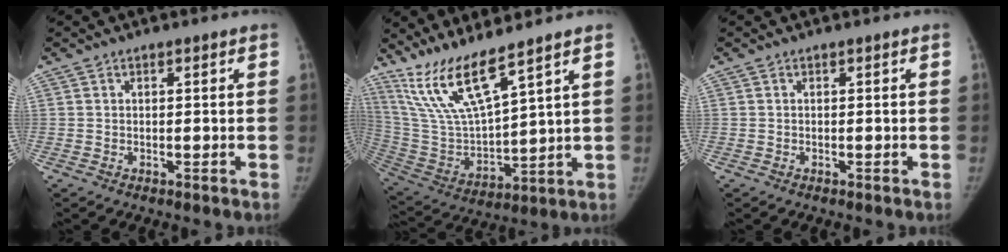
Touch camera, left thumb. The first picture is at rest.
{"total": 13.5, "force": [10.1, 1.8, 8.7], "torque": [-0.170, -0.058, 0.221]}
{"total": 0.0}